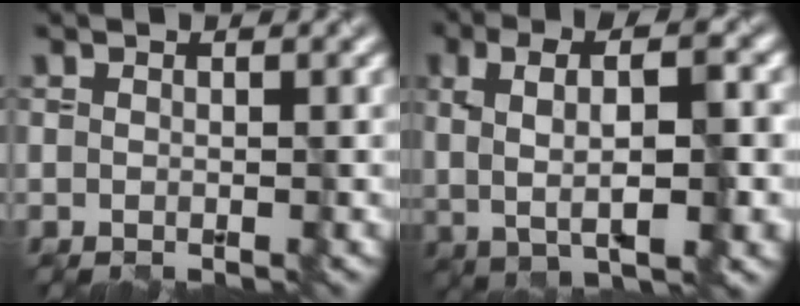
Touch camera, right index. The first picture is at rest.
{"total": 6.0, "force": [0.0, 1.9, 5.7], "torque": [-0.105, -0.004, 0.005]}